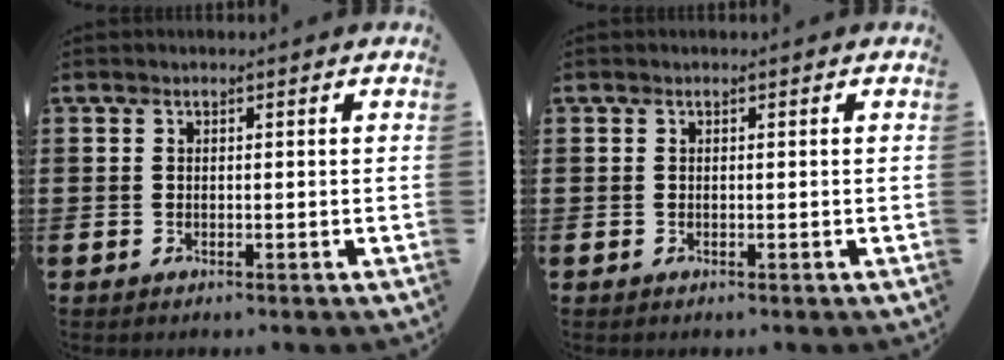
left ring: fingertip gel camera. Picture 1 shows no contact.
{"total": 0.0}